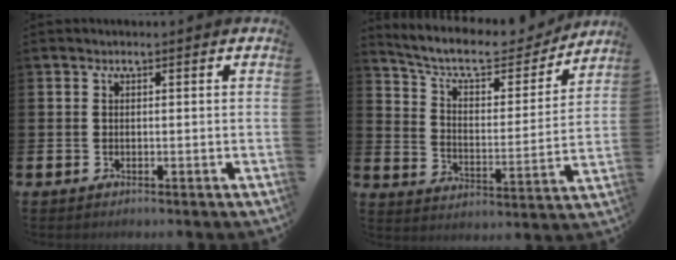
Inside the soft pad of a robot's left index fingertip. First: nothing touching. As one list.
[{"total": 9.2, "force": [8.2, 2.7, 3.3], "torque": [-0.087, -0.058, 0.136]}]